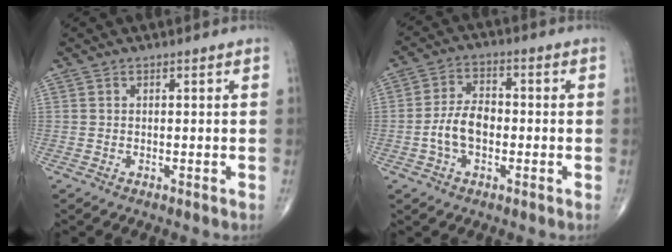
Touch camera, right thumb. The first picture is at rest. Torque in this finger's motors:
{"motor_torque": [0.14, 0.01, 0.66, -0.21, 0.20]}